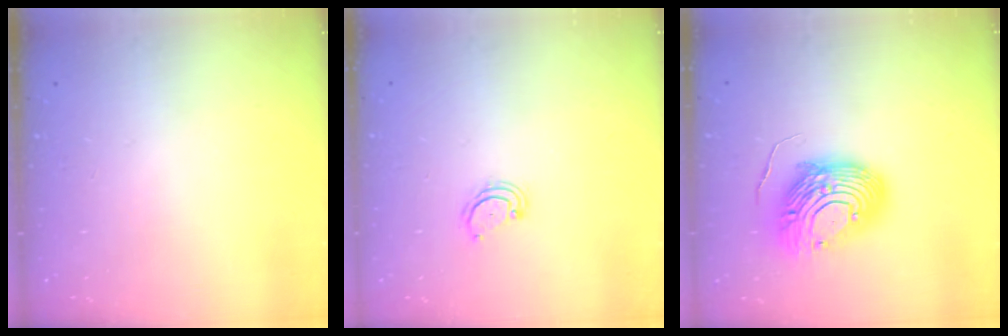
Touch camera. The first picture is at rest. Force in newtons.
{"total": 2.8, "press": 2.8, "slide": 0.3}
{"total": 19.1, "press": 19.0, "slide": 1.8}